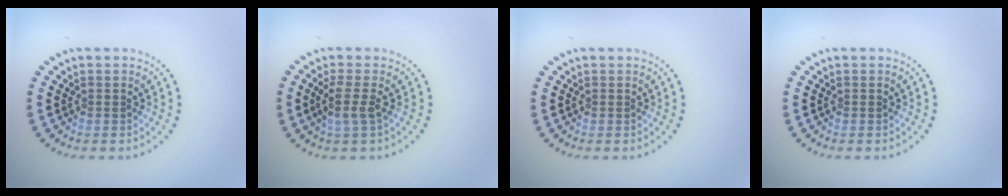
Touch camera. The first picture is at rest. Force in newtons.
{"total": 2.2, "press": 1.7, "slide": 1.5}
{"total": 0.0}
{"total": 0.0}